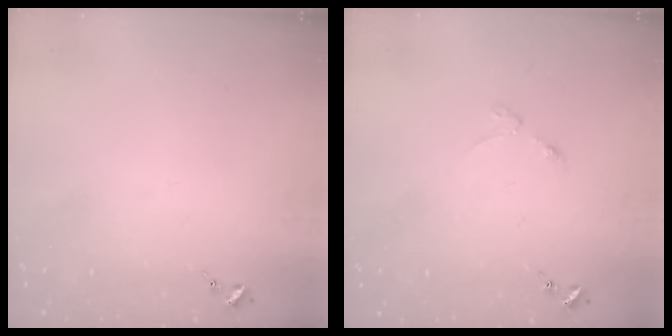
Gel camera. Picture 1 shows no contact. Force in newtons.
{"total": 2.5, "press": 2.4, "slide": 0.4}